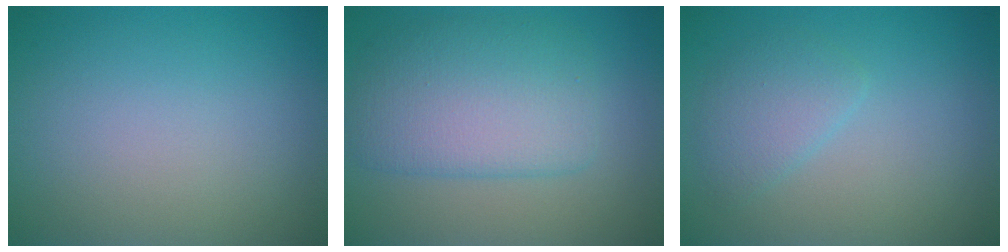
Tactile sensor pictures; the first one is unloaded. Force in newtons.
{"total": 5.8, "press": 5.8, "slide": 0.1}
{"total": 2.2, "press": 2.1, "slide": 0.1}